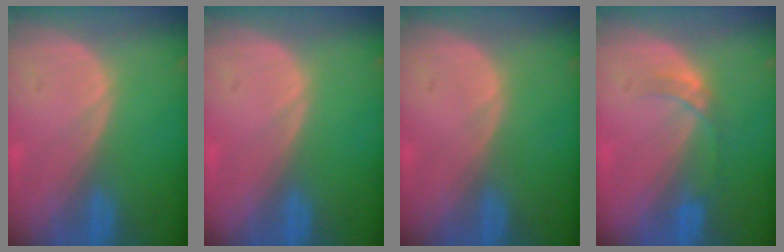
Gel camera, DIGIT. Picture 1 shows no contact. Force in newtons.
{"total": 0.0}
{"total": 0.0}
{"total": 3.0, "press": 2.7, "slide": 1.3}